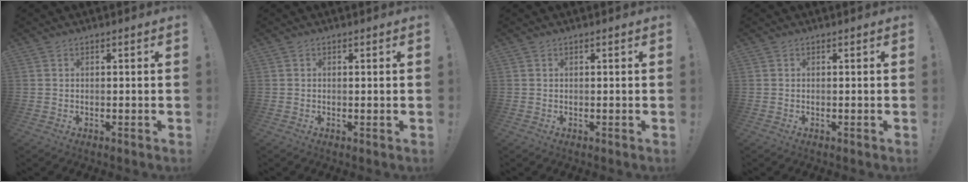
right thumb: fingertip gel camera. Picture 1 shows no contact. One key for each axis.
{"total": 0.5, "fx": 0.2, "fy": -0.1, "fz": 0.4, "tx": 0.003, "ty": -0.005, "tz": 0.002}
{"total": 0.0}
{"total": 0.0}